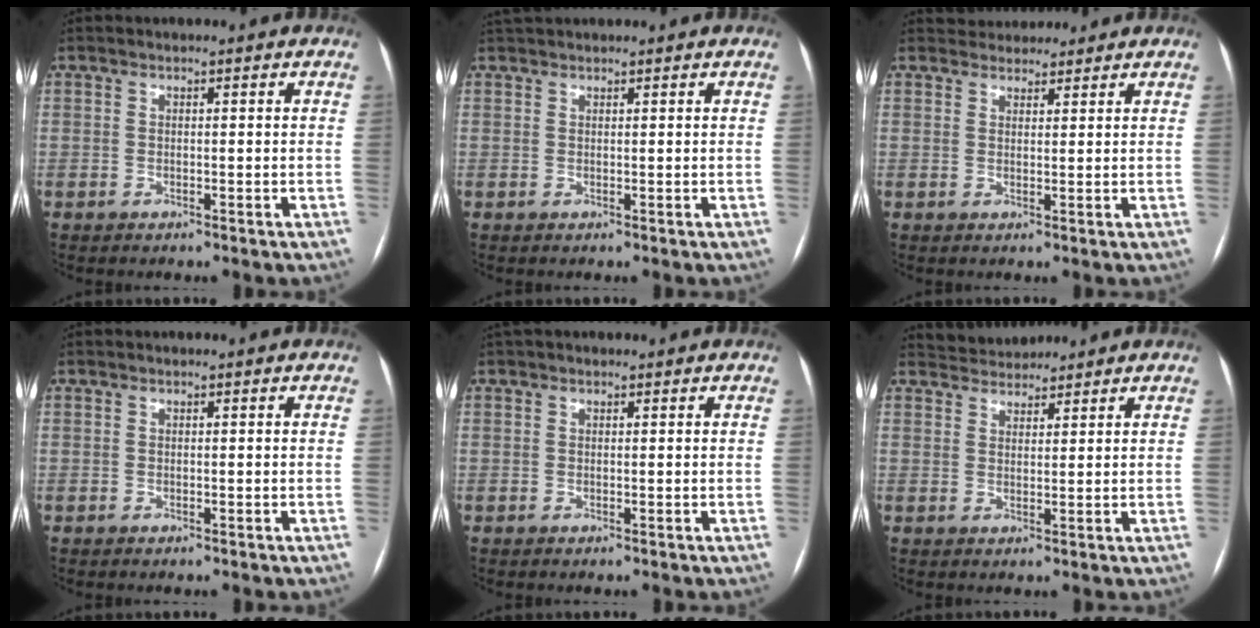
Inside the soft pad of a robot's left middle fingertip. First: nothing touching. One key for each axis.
{"total": 2.5, "fx": 2.4, "fy": 0.4, "fz": 0.7, "tx": -0.013, "ty": 0.032, "tz": 0.044}
{"total": 4.3, "fx": 3.9, "fy": 1.7, "fz": 0.2, "tx": 0.001, "ty": 0.021, "tz": 0.057}
{"total": 0.0}
{"total": 1.2, "fx": 1.0, "fy": 0.5, "fz": 0.4, "tx": -0.012, "ty": 0.025, "tz": 0.017}
{"total": 3.8, "fx": 3.7, "fy": 0.9, "fz": -0.1, "tx": -0.002, "ty": 0.026, "tz": 0.067}